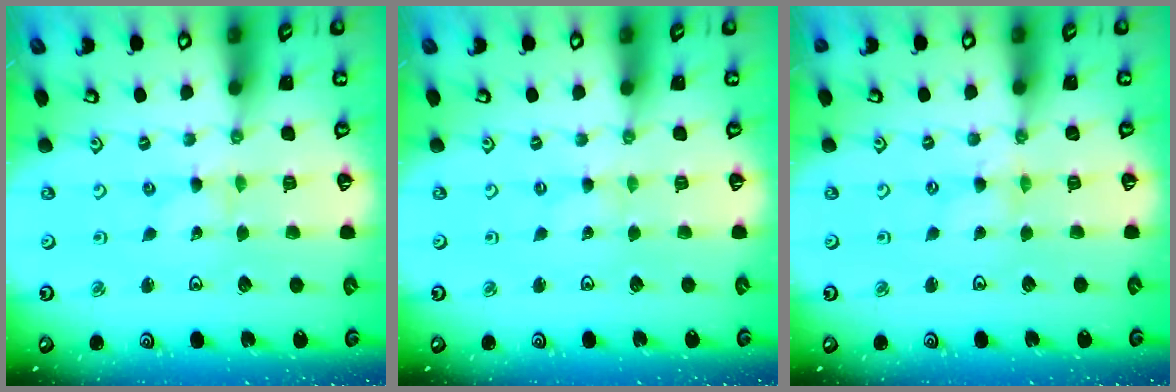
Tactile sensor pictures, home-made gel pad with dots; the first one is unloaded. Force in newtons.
{"total": 0.0}
{"total": 1.1, "press": 1.0, "slide": 0.2}